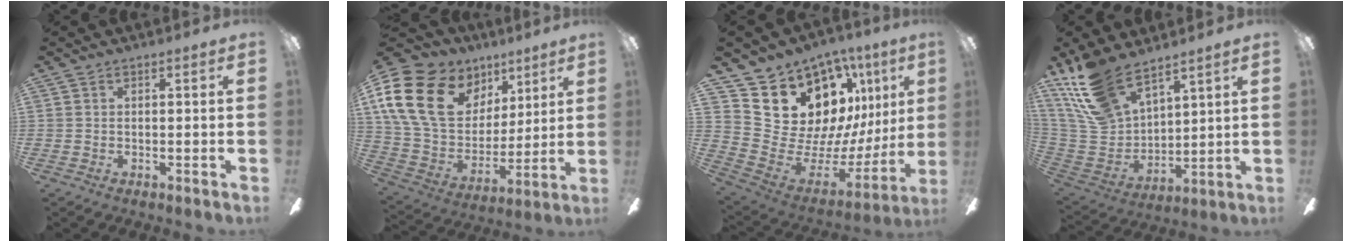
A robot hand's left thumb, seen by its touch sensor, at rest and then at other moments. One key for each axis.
{"total": 23.4, "fx": 10.3, "fy": 16.1, "fz": 13.5, "tx": -0.275, "ty": -0.032, "tz": 0.196}
{"total": 17.8, "fx": 11.4, "fy": 11.7, "fz": 7.2, "tx": -0.112, "ty": -0.100, "tz": 0.239}
{"total": 17.1, "fx": 12.9, "fy": 7.8, "fz": 8.2, "tx": -0.219, "ty": -0.064, "tz": 0.240}